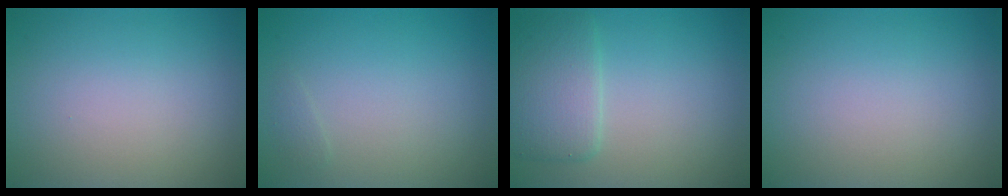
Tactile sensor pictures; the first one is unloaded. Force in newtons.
{"total": 0.5, "press": 0.5, "slide": 0.0}
{"total": 3.7, "press": 3.7, "slide": 0.2}
{"total": 0.0}